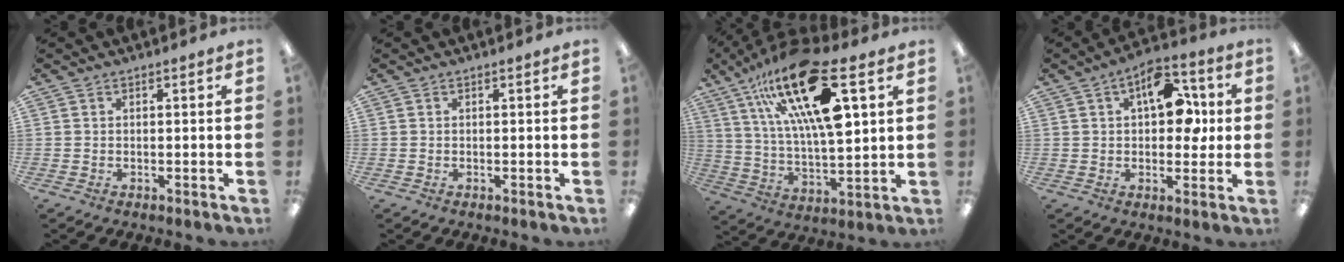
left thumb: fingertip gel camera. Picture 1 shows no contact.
{"total": 0.0}
{"total": 25.2, "force": [12.4, 8.2, 20.4], "torque": [-0.375, -0.057, 0.199]}
{"total": 12.1, "force": [3.5, 7.1, 9.1], "torque": [-0.118, -0.002, 0.059]}